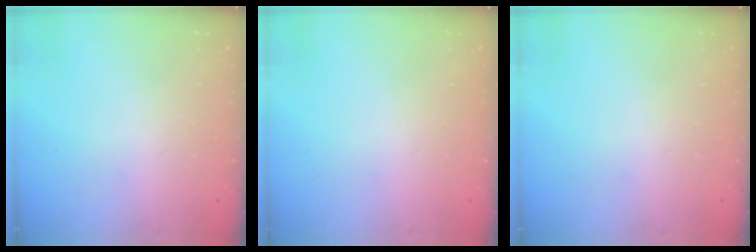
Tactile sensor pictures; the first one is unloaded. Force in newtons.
{"total": 0.0}
{"total": 0.0}